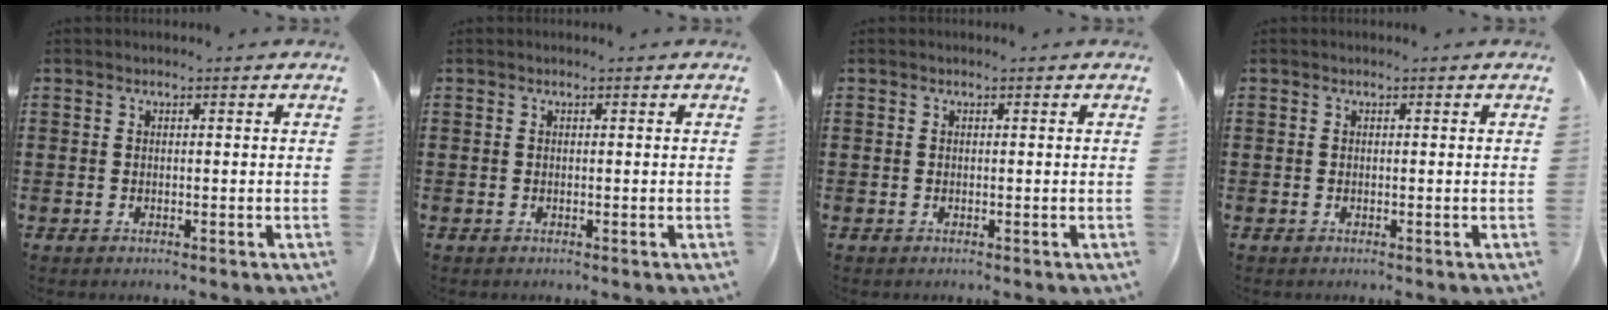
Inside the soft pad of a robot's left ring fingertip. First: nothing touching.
{"total": 0.0}
{"total": 0.0}
{"total": 0.0}